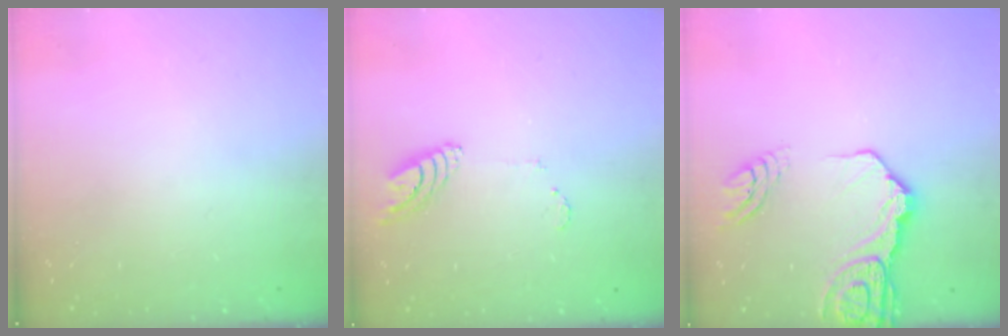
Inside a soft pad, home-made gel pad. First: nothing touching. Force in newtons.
{"total": 8.7, "press": 8.7, "slide": 0.9}
{"total": 14.8, "press": 14.7, "slide": 1.7}